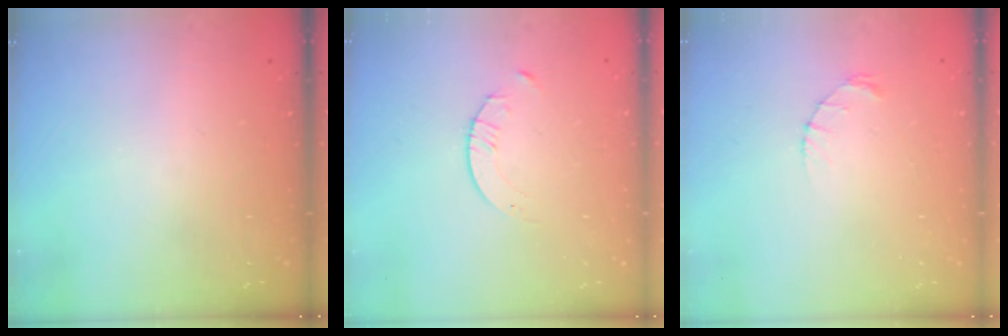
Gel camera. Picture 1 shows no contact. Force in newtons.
{"total": 2.1, "press": 2.1, "slide": 0.3}
{"total": 1.2, "press": 1.1, "slide": 0.2}